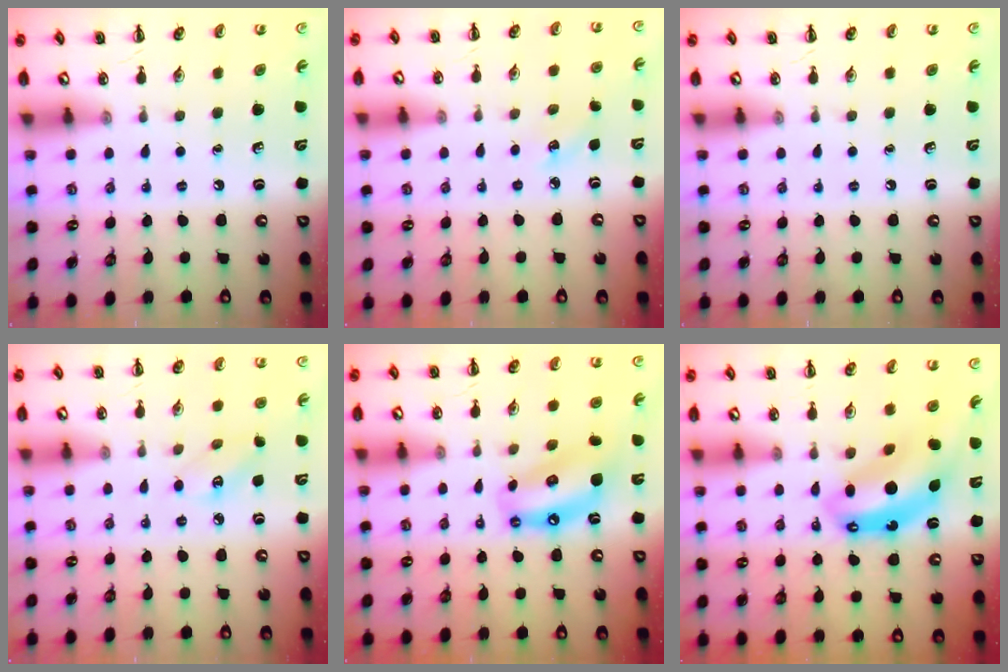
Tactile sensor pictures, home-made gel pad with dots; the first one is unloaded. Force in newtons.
{"total": 3.7, "press": 3.5, "slide": 1.1}
{"total": 0.0}
{"total": 3.2, "press": 3.1, "slide": 0.8}
{"total": 11.1, "press": 10.7, "slide": 2.9}
{"total": 10.6, "press": 10.2, "slide": 2.9}